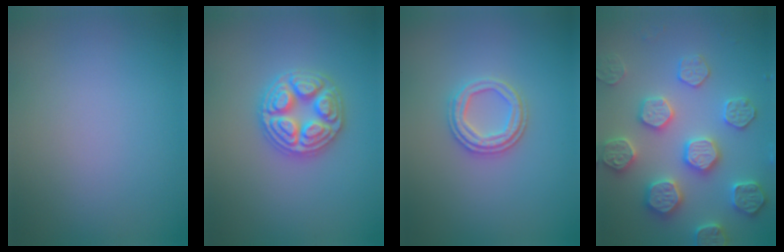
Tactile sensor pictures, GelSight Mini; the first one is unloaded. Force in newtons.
{"total": 4.9, "press": 4.8, "slide": 0.6}
{"total": 3.1, "press": 2.8, "slide": 1.2}
{"total": 5.8, "press": 5.6, "slide": 1.3}